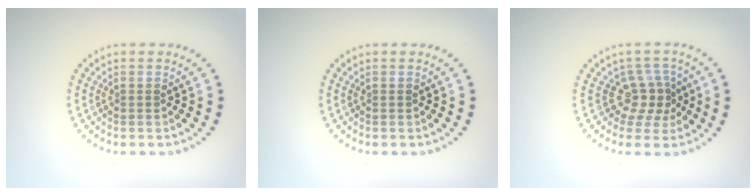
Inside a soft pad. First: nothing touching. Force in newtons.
{"total": 0.0}
{"total": 3.0, "press": 2.2, "slide": 2.0}